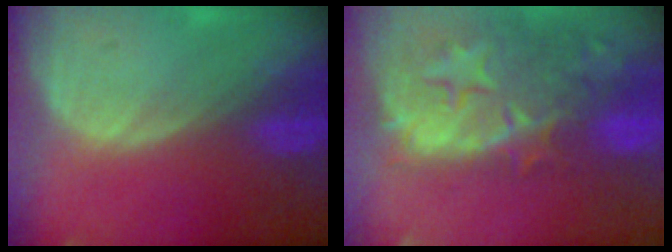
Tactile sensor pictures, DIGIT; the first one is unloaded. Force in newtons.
{"total": 14.3, "press": 12.0, "slide": 7.9}